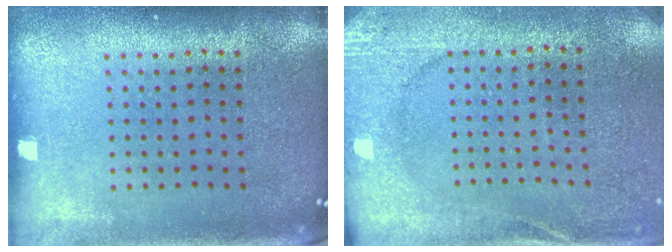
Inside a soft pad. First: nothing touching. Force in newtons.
{"total": 2.6, "press": 2.4, "slide": 0.9}